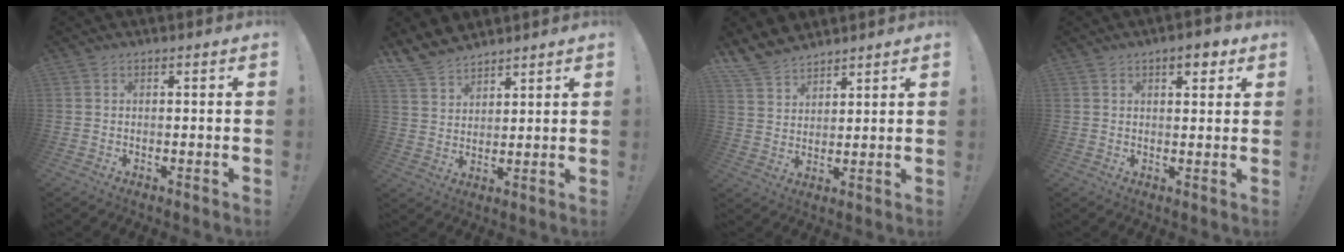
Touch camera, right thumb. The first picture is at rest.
{"total": 8.2, "force": [7.3, 3.4, 1.7], "torque": [-0.045, -0.051, 0.145]}
{"total": 7.9, "force": [6.9, 3.5, 1.5], "torque": [-0.040, -0.048, 0.138]}
{"total": 5.0, "force": [2.9, 2.3, 3.4], "torque": [-0.032, -0.012, 0.044]}